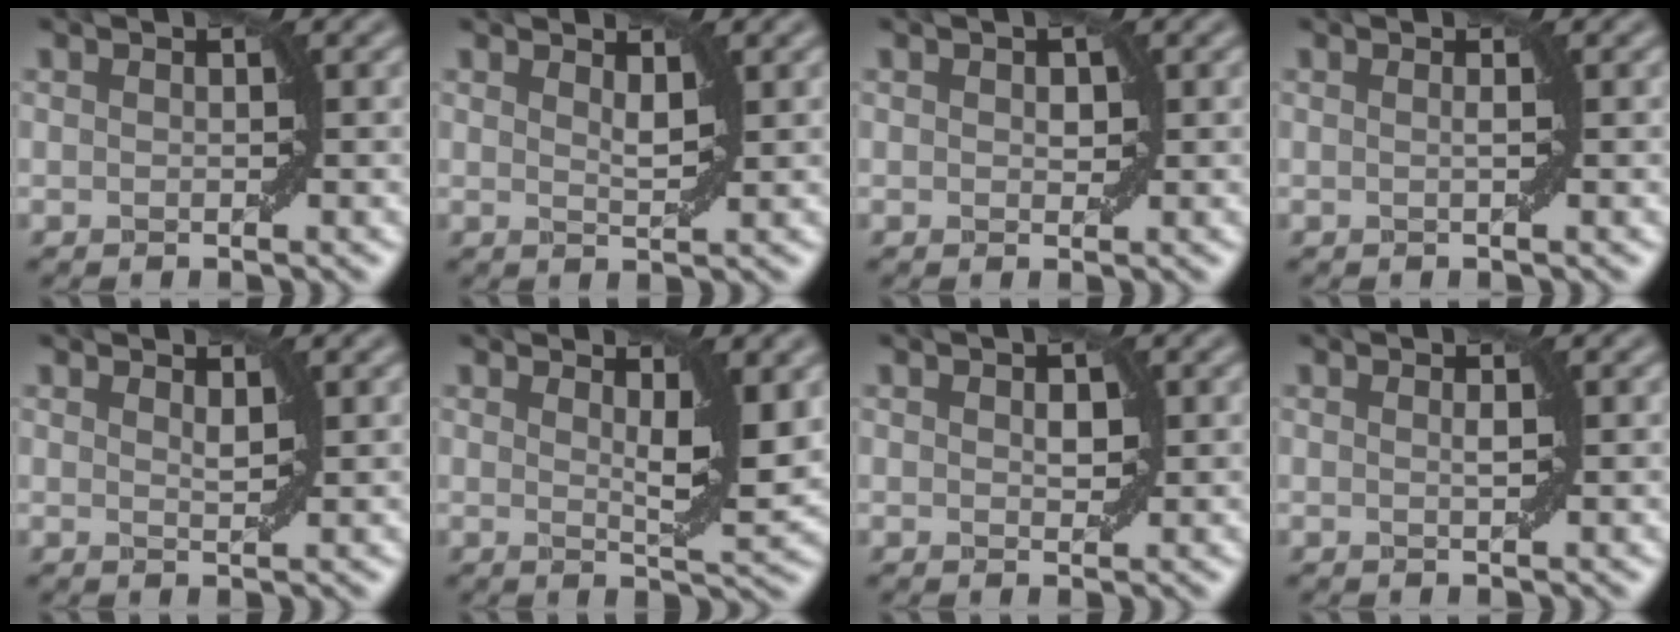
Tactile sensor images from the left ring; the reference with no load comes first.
{"total": 1.3, "force": [1.0, 0.2, 0.8], "torque": [-0.013, -0.004, 0.018]}
{"total": 1.1, "force": [0.3, 0.7, 0.8], "torque": [-0.010, 0.000, 0.007]}
{"total": 0.6, "force": [0.0, -0.1, 0.6], "torque": [-0.008, 0.005, -0.001]}
{"total": 0.9, "force": [0.8, 0.0, 0.5], "torque": [-0.007, -0.002, 0.015]}
{"total": 3.9, "force": [1.5, 0.8, 3.5], "torque": [-0.049, -0.010, 0.026]}
{"total": 1.3, "force": [0.3, 0.8, 1.0], "torque": [-0.014, 0.001, 0.008]}
{"total": 0.6, "force": [0.2, 0.0, 0.6], "torque": [-0.009, 0.003, 0.004]}